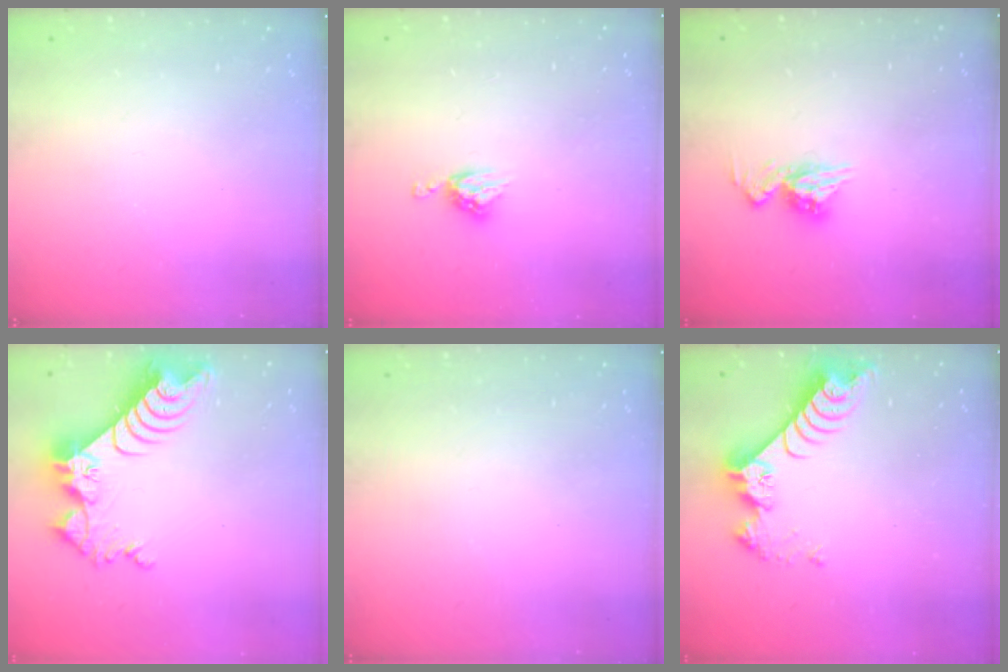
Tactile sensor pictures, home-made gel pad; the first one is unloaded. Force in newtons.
{"total": 6.4, "press": 6.4, "slide": 0.4}
{"total": 9.4, "press": 9.4, "slide": 0.9}
{"total": 11.3, "press": 11.2, "slide": 0.8}
{"total": 0.0}
{"total": 9.4, "press": 9.3, "slide": 0.8}